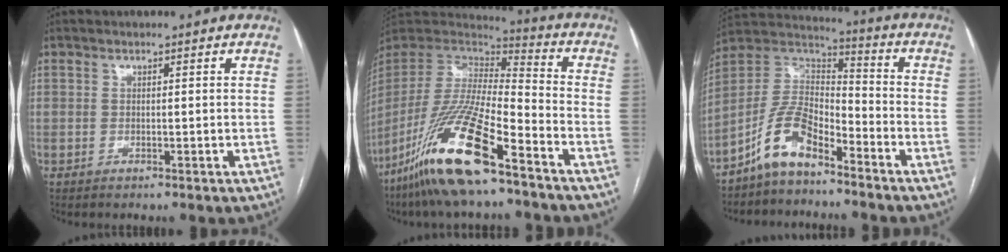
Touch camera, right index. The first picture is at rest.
{"total": 20.0, "force": [-12.9, 2.6, 15.1], "torque": [-0.337, -0.047, -0.248]}
{"total": 9.9, "force": [-6.8, 3.9, 6.1], "torque": [-0.137, 0.024, -0.135]}